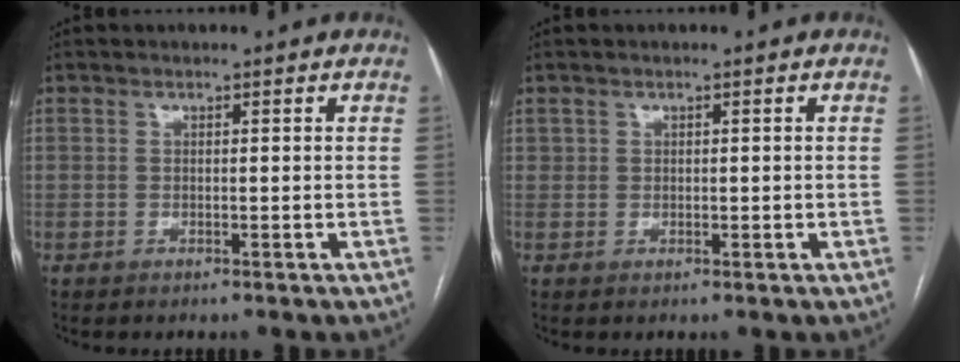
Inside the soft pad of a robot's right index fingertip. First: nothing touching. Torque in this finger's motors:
{"motor_torque": [-0.21, 0.12, -0.02, 0.00]}